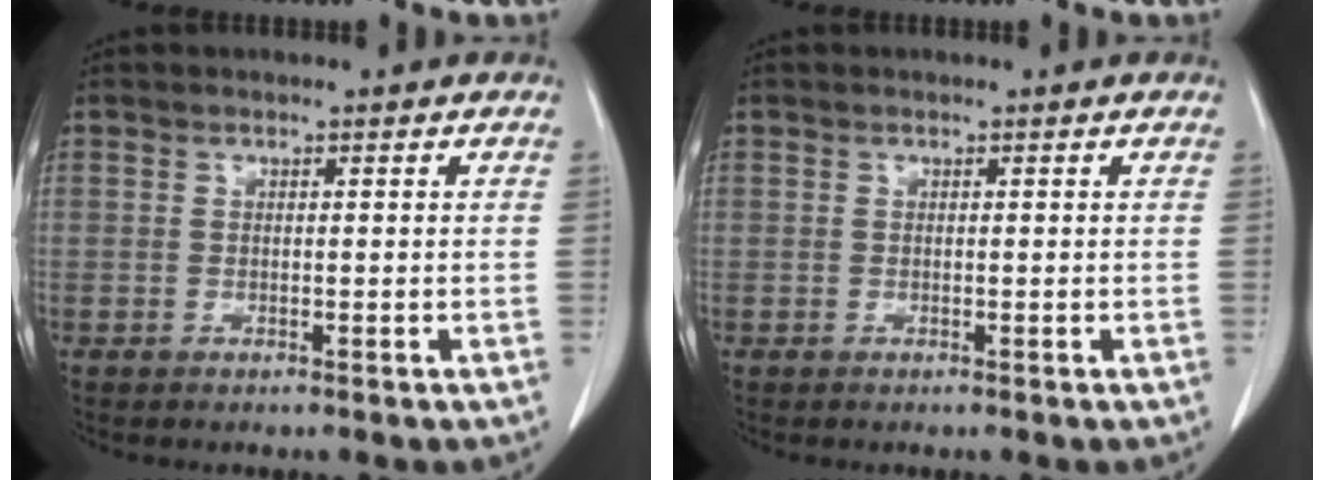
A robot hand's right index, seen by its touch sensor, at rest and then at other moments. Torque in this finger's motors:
{"motor_torque": [0.00, 0.00, 0.02, 0.00]}